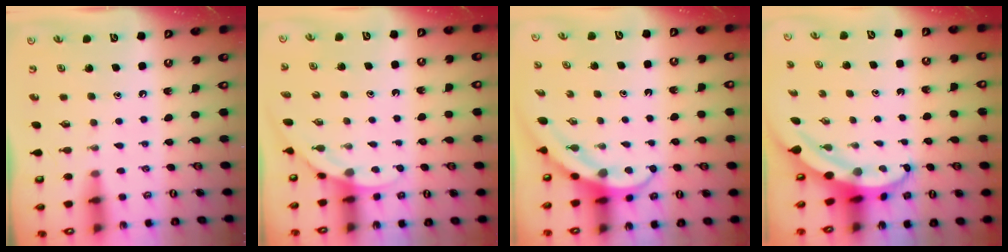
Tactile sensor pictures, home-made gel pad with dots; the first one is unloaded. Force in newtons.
{"total": 3.8, "press": 3.8, "slide": 0.2}
{"total": 4.0, "press": 3.9, "slide": 0.4}
{"total": 4.1, "press": 4.1, "slide": 0.6}